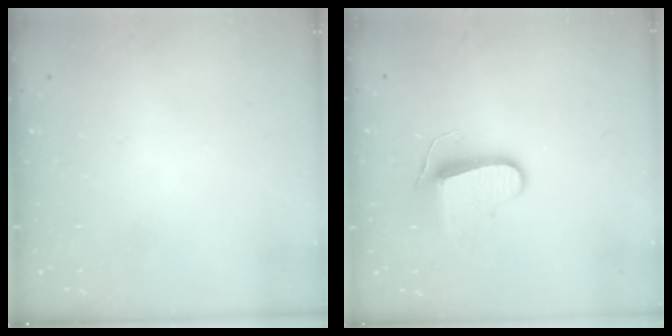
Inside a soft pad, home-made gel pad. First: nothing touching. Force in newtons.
{"total": 9.0, "press": 9.0, "slide": 0.6}